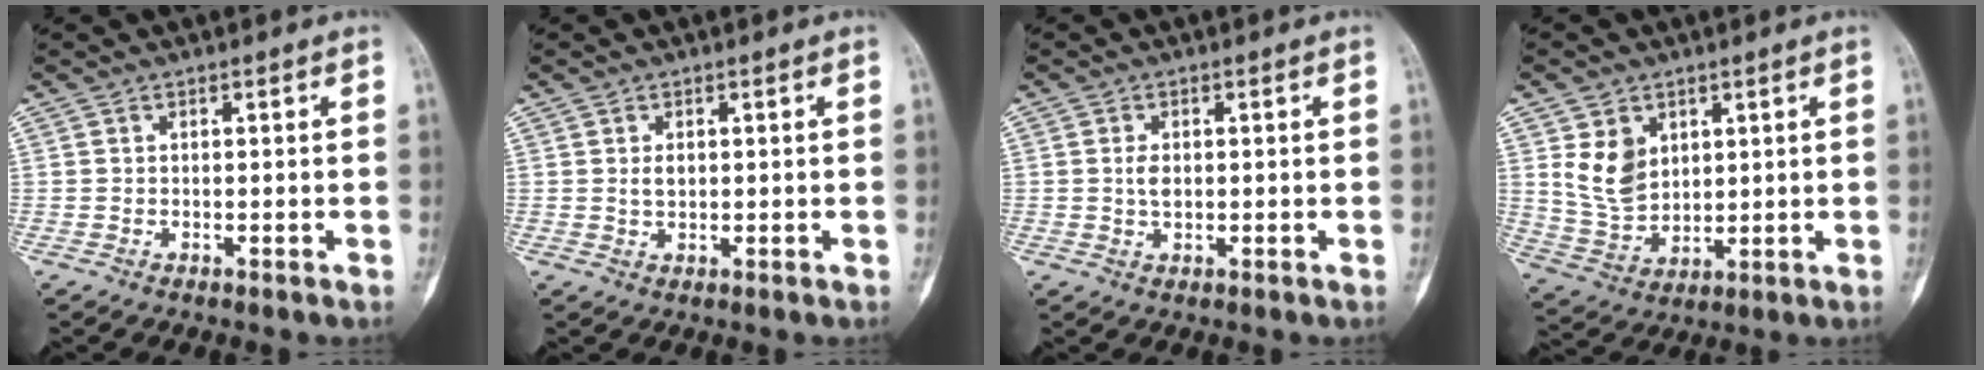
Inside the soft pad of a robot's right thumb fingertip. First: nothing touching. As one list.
[{"total": 1.8, "force": [0.4, 1.2, 1.3], "torque": [-0.019, -0.002, 0.010]}, {"total": 2.3, "force": [0.1, 1.4, 1.9], "torque": [-0.032, -0.001, 0.003]}, {"total": 9.1, "force": [3.3, 6.7, 5.3], "torque": [-0.078, -0.020, 0.082]}]